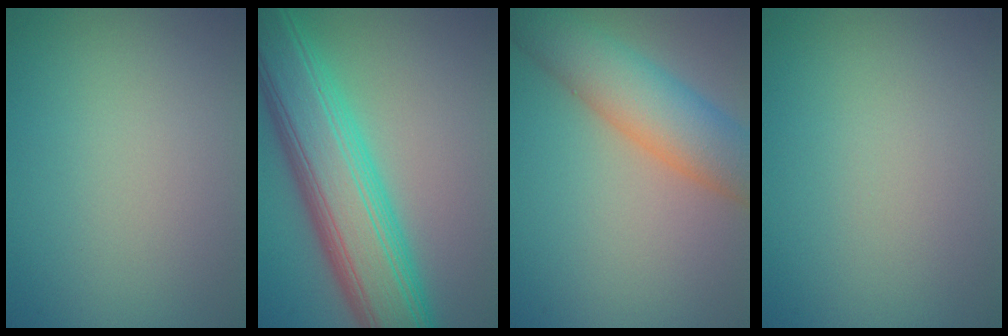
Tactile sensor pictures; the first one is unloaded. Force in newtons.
{"total": 10.7, "press": 10.7, "slide": 0.3}
{"total": 7.2, "press": 7.2, "slide": 0.4}
{"total": 0.0}